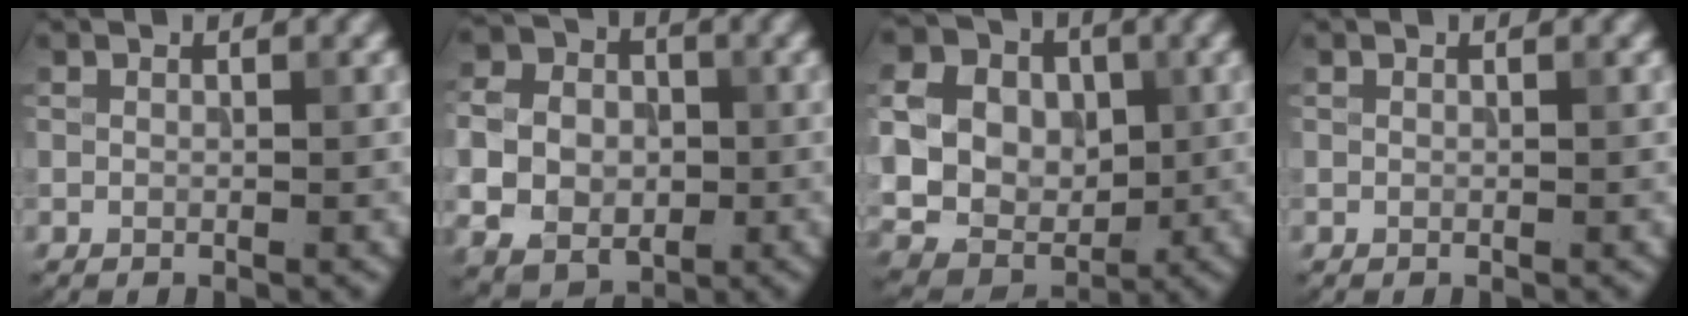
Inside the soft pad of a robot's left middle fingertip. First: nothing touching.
{"total": 6.9, "force": [-0.8, 5.6, 3.9], "torque": [-0.083, -0.003, -0.022]}
{"total": 11.7, "force": [2.0, 9.8, 5.9], "torque": [-0.126, 0.023, 0.028]}
{"total": 0.0}